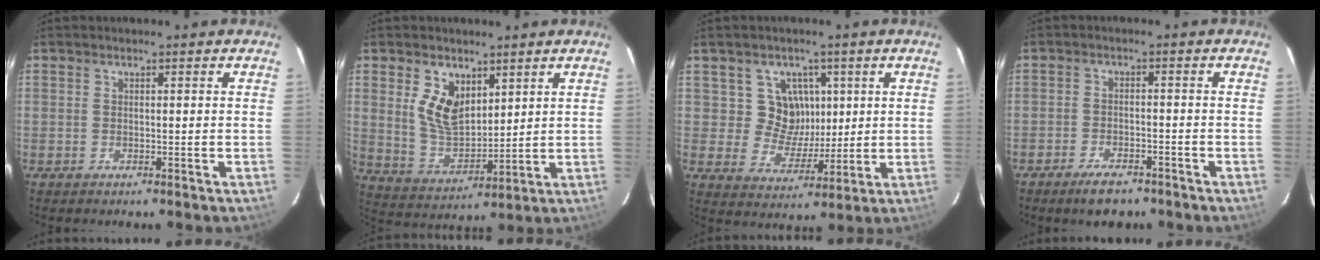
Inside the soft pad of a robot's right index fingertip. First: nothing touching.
{"total": 9.7, "force": [4.2, 5.8, 6.5], "torque": [-0.125, 0.007, 0.094]}
{"total": 8.0, "force": [2.3, 7.4, 1.7], "torque": [-0.029, 0.001, 0.044]}
{"total": 5.8, "force": [-4.4, 2.4, 2.9], "torque": [-0.068, 0.001, -0.073]}